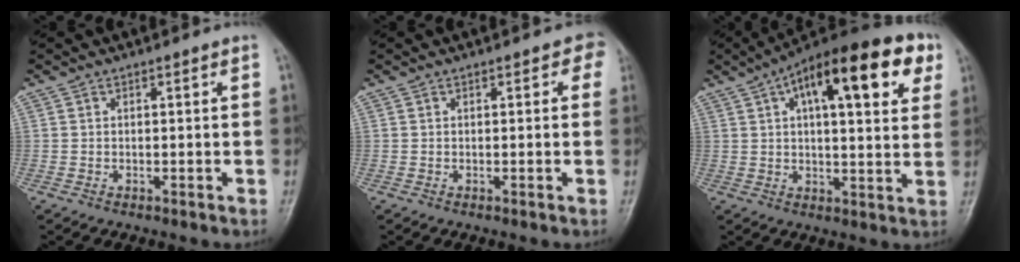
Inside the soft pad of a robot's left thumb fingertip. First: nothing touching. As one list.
[{"total": 2.1, "force": [0.6, 1.3, 1.5], "torque": [0.004, 0.004, -0.002]}, {"total": 21.5, "force": [9.0, 8.1, 17.8], "torque": [-0.245, 0.018, 0.126]}]